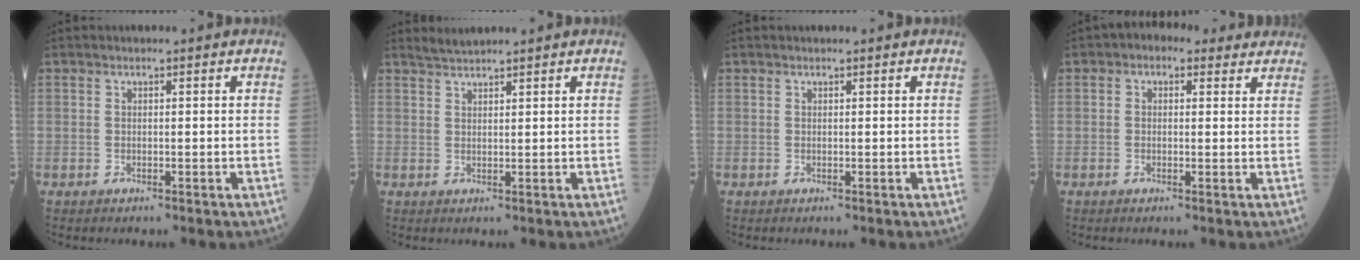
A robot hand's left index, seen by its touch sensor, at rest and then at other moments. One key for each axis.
{"total": 1.9, "fx": 1.9, "fy": -0.4, "fz": 0.1, "tx": -0.008, "ty": 0.013, "tz": 0.045}
{"total": 0.0}
{"total": 4.4, "fx": 2.8, "fy": 2.7, "fz": 2.2, "tx": -0.029, "ty": 0.033, "tz": 0.038}